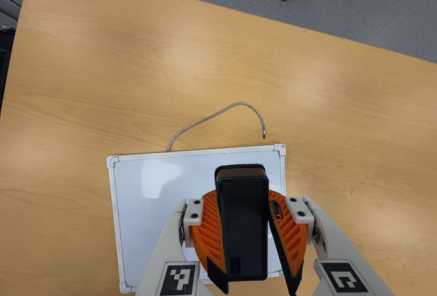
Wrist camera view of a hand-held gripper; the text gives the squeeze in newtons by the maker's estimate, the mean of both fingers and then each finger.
{"total": 11.4, "left": 10.5, "right": 12.4}